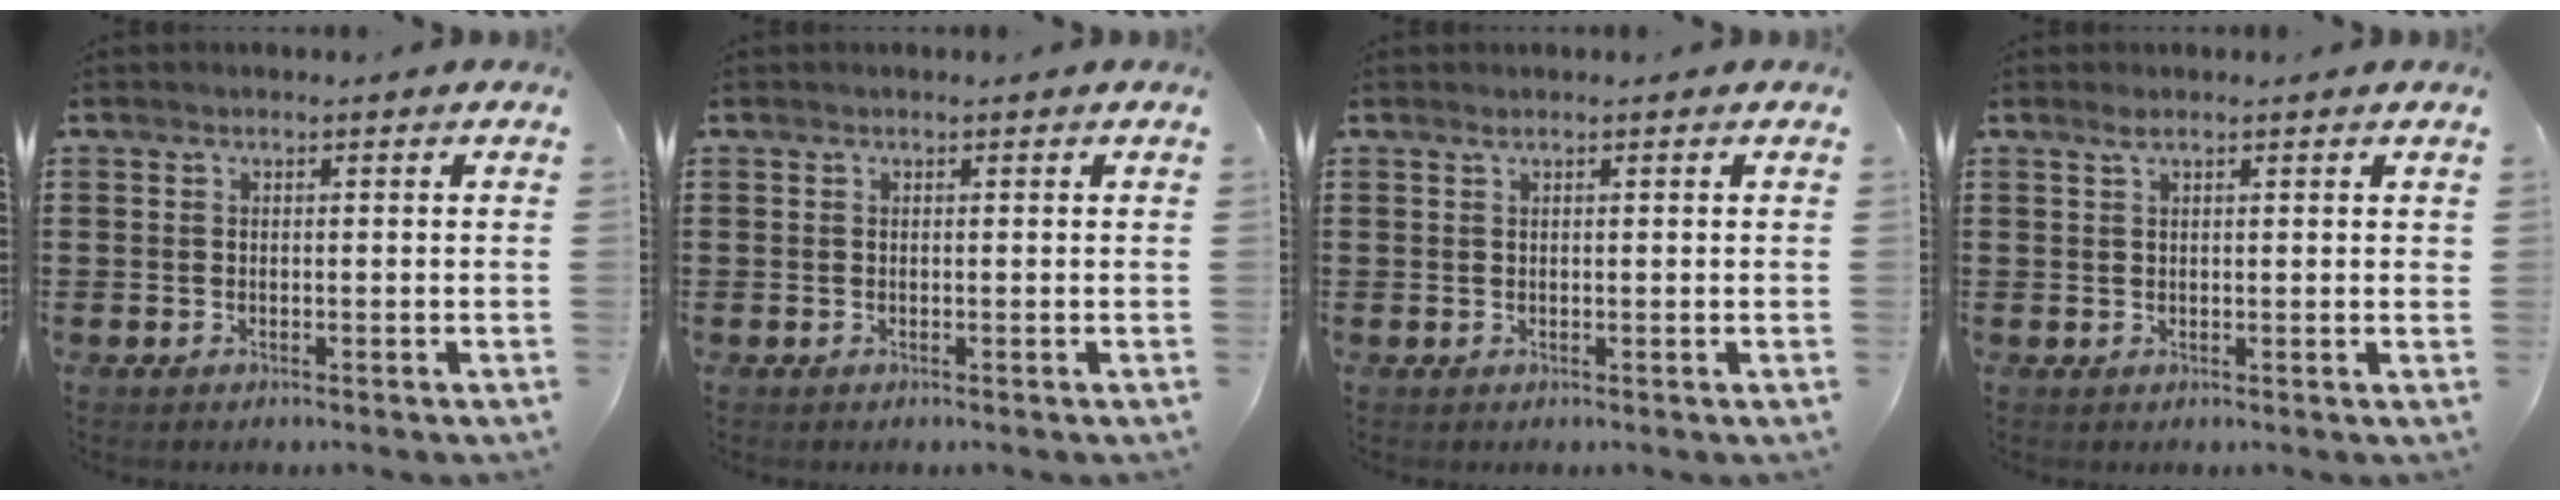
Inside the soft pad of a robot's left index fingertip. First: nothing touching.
{"total": 0.0}
{"total": 0.6, "force": [0.4, -0.1, 0.5], "torque": [-0.009, 0.000, 0.007]}
{"total": 1.5, "force": [1.1, 0.2, 1.1], "torque": [-0.022, 0.002, 0.019]}